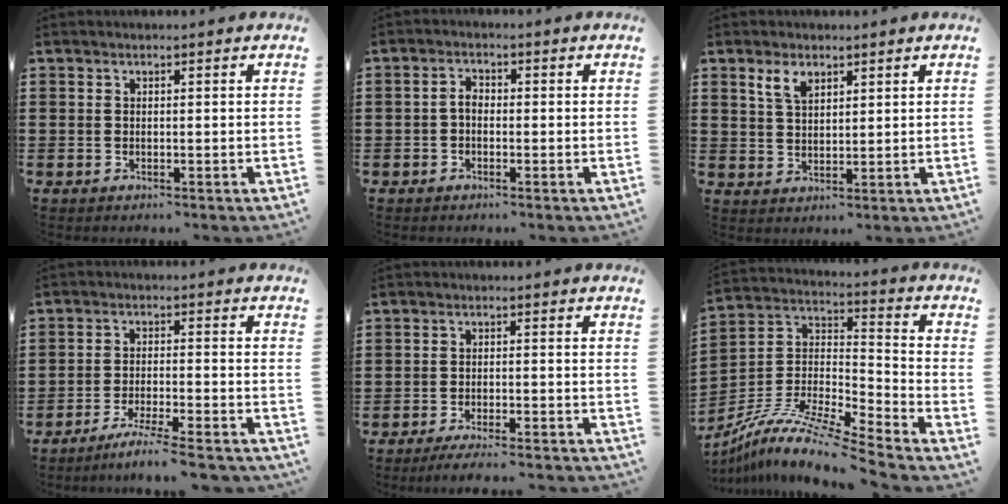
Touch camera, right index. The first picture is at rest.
{"total": 2.1, "force": [-0.7, 1.2, 1.6], "torque": [-0.040, 0.001, -0.016]}
{"total": 3.5, "force": [2.3, 1.8, 2.0], "torque": [-0.047, 0.006, 0.042]}
{"total": 5.4, "force": [-4.9, -0.5, 2.1], "torque": [-0.041, -0.015, -0.095]}
{"total": 3.3, "force": [-3.1, -0.2, 1.1], "torque": [-0.018, -0.004, -0.060]}
{"total": 10.8, "force": [-8.8, 1.2, 6.1], "torque": [-0.126, 0.003, -0.178]}